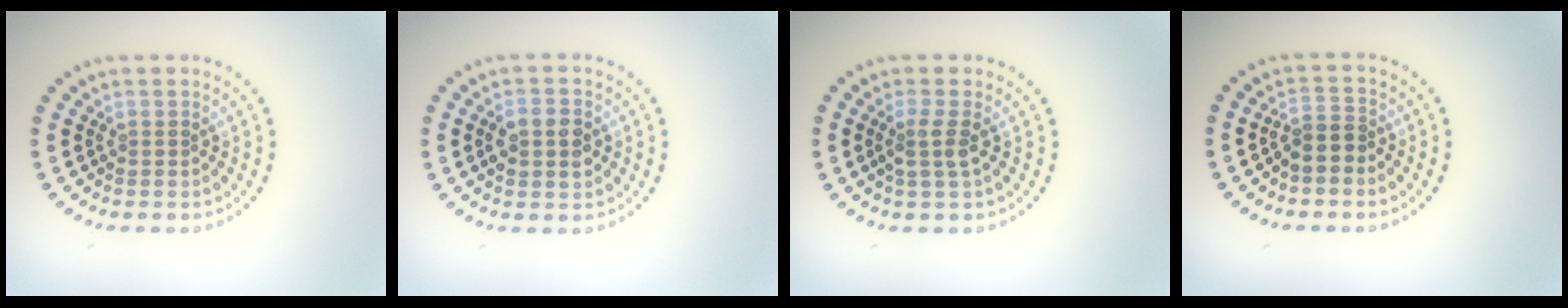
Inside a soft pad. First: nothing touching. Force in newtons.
{"total": 3.5, "press": 3.5, "slide": 0.1}
{"total": 1.9, "press": 1.5, "slide": 1.2}
{"total": 1.8, "press": 1.4, "slide": 1.1}